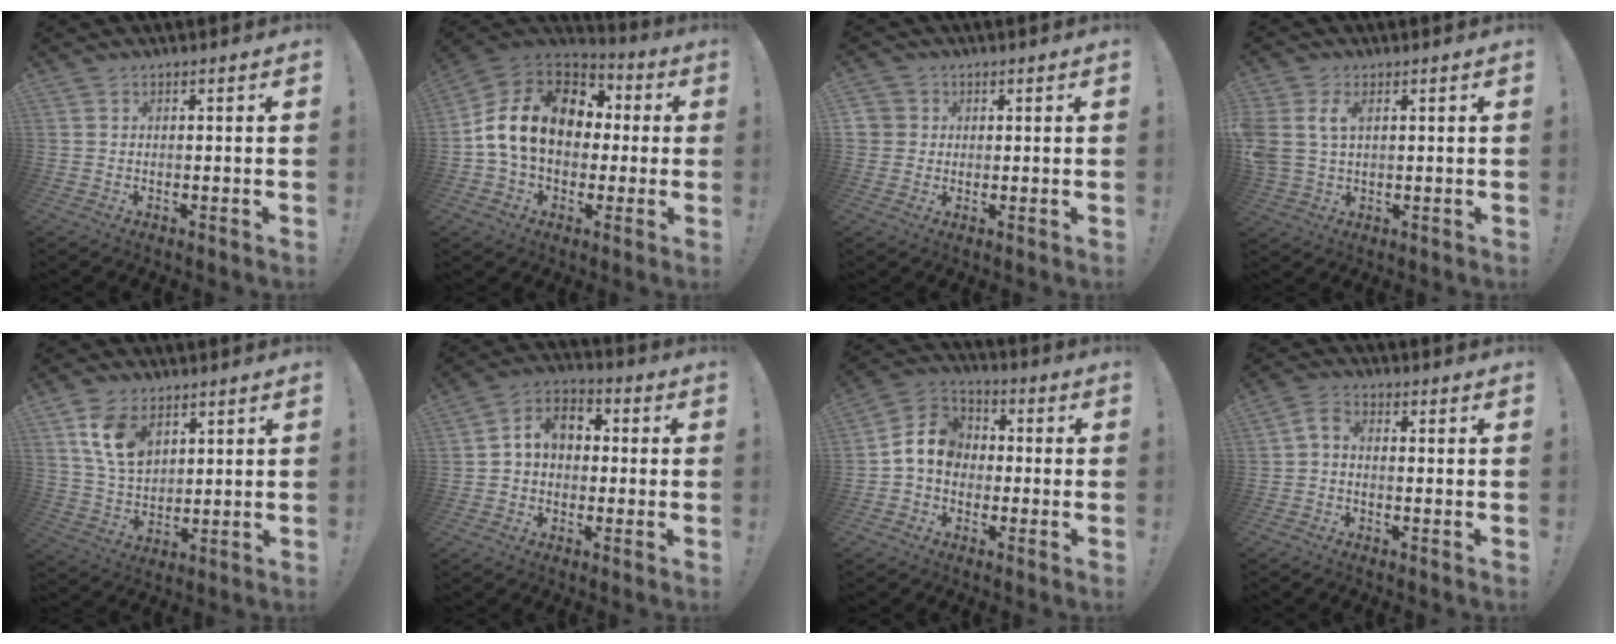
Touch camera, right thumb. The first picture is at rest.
{"total": 18.7, "force": [3.0, 13.6, 12.6], "torque": [-0.201, 0.013, 0.063]}
{"total": 3.5, "force": [0.7, 3.4, 0.3], "torque": [-0.004, 0.000, 0.013]}
{"total": 6.4, "force": [2.2, 3.9, 4.5], "torque": [-0.095, -0.004, 0.039]}
{"total": 11.3, "force": [5.5, 7.1, 6.9], "torque": [-0.121, -0.014, 0.105]}
{"total": 8.2, "force": [1.0, 6.2, 5.3], "torque": [-0.085, 0.017, 0.023]}
{"total": 9.8, "force": [-0.3, 8.3, 5.3], "torque": [-0.093, 0.018, 0.004]}
{"total": 3.0, "force": [-0.8, 1.4, 2.5], "torque": [-0.048, 0.002, -0.014]}